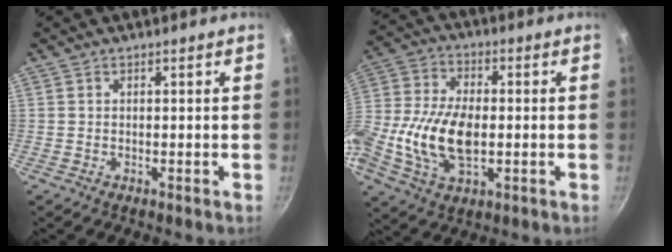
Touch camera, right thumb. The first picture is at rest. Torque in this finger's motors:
{"motor_torque": [1.06, 1.75, 0.62, -0.60, 0.24]}